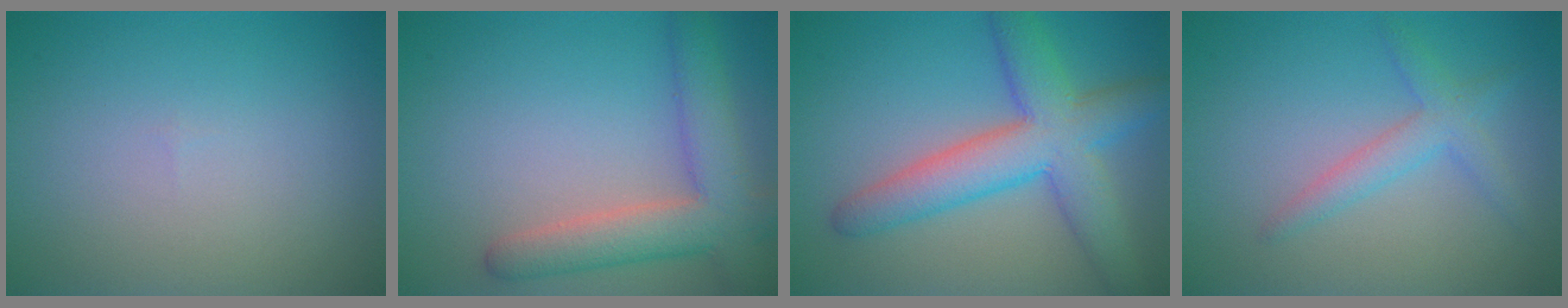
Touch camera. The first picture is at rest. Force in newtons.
{"total": 5.8, "press": 5.7, "slide": 0.6}
{"total": 7.3, "press": 7.3, "slide": 0.3}
{"total": 2.5, "press": 2.5, "slide": 0.1}